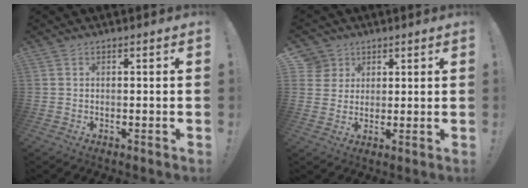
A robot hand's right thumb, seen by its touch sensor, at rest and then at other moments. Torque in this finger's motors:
{"motor_torque": [-0.13, 0.26, 0.11, -0.03, 0.00]}